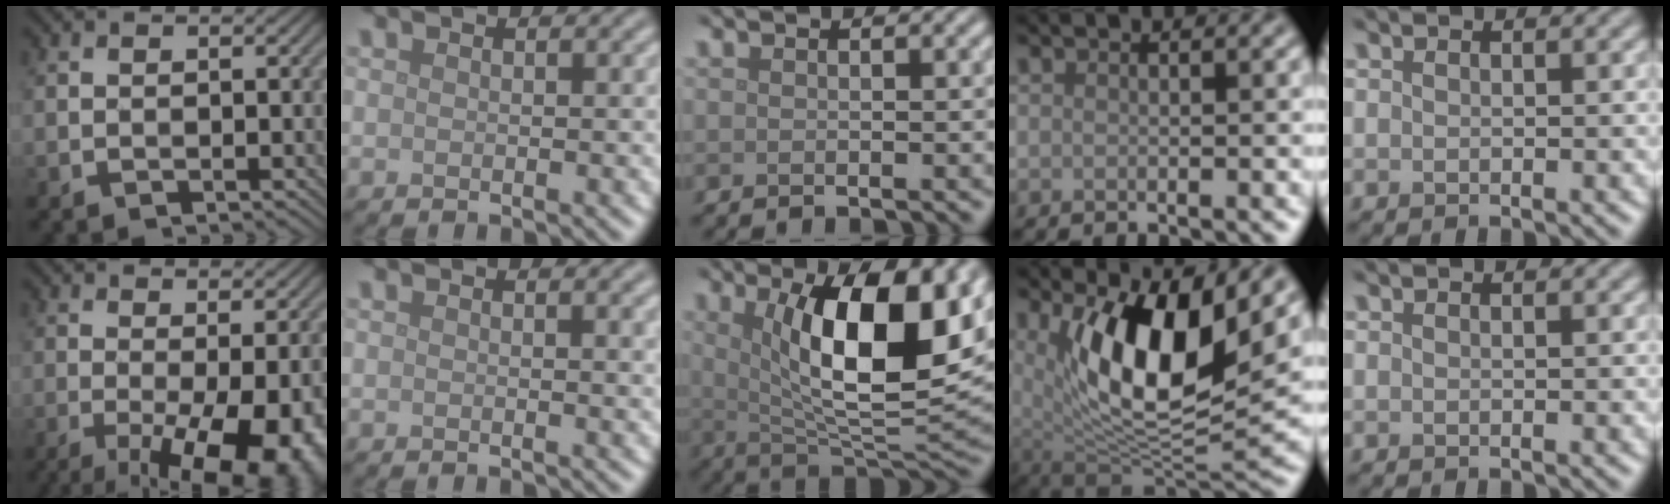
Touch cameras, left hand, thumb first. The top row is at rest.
{"thumb": {"total": 13.4, "force": [-5.0, 4.2, 11.8], "torque": [-0.167, -0.008, -0.063]}, "index": {"total": 1.4, "force": [0.5, 0.4, 1.3], "torque": [-0.011, 0.003, 0.005]}, "middle": {"total": 12.5, "force": [3.2, 4.2, 11.3], "torque": [-0.166, -0.003, 0.052]}, "ring": {"total": 11.2, "force": [3.4, 4.5, 9.7], "torque": [-0.160, -0.022, 0.065]}}